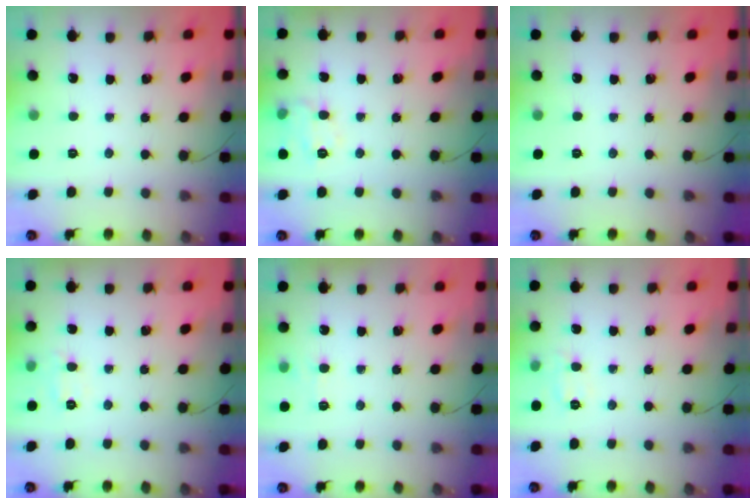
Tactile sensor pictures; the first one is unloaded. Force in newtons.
{"total": 8.7, "press": 8.7, "slide": 0.6}
{"total": 0.0}
{"total": 6.7, "press": 6.5, "slide": 1.4}
{"total": 6.5, "press": 6.3, "slide": 1.5}
{"total": 7.1, "press": 6.9, "slide": 1.7}